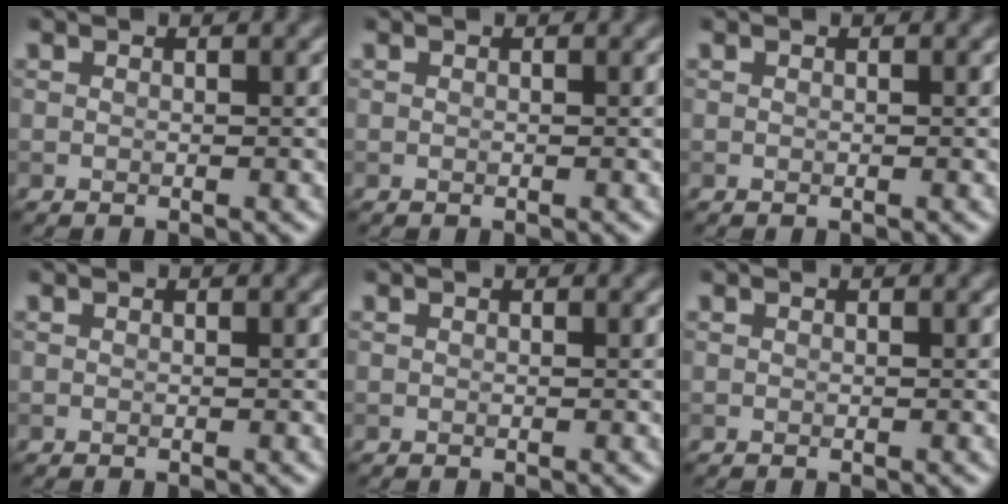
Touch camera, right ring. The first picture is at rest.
{"total": 0.0}
{"total": 0.0}
{"total": 0.0}
{"total": 0.0}
{"total": 0.0}